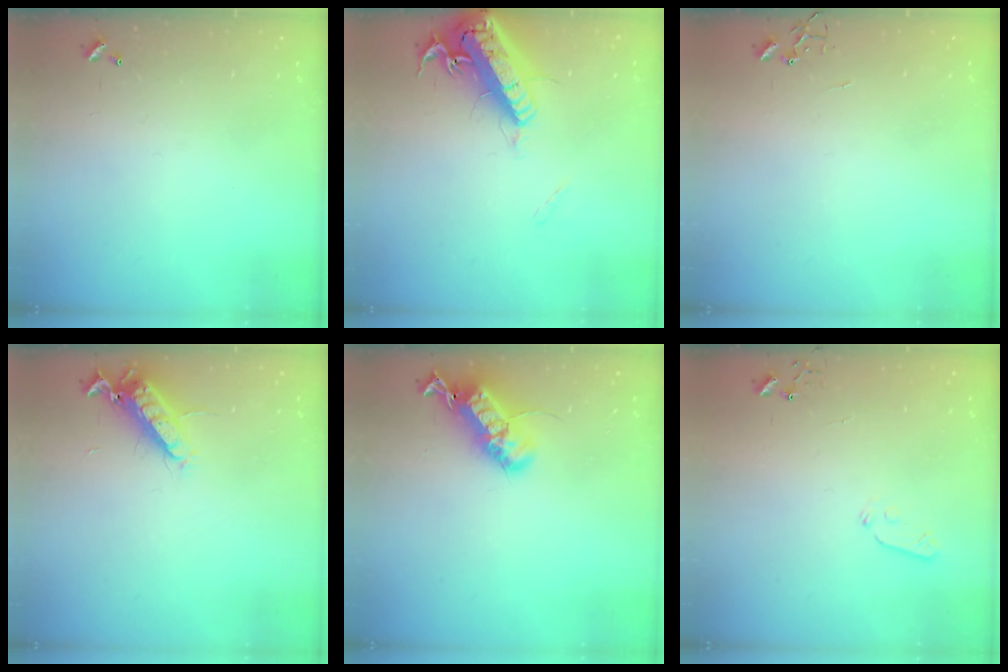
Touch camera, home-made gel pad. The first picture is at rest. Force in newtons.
{"total": 20.1, "press": 19.7, "slide": 3.9}
{"total": 0.0}
{"total": 13.5, "press": 13.3, "slide": 1.9}
{"total": 19.9, "press": 19.9, "slide": 0.3}
{"total": 4.8, "press": 4.7, "slide": 0.7}